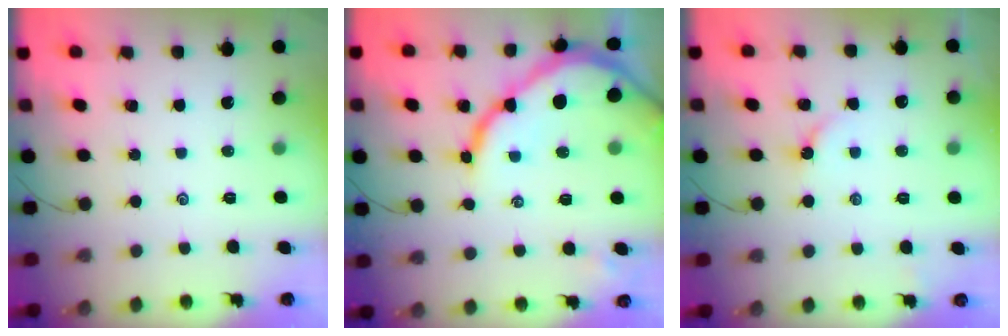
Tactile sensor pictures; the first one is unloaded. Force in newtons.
{"total": 14.2, "press": 14.2, "slide": 1.1}
{"total": 3.2, "press": 3.2, "slide": 0.5}